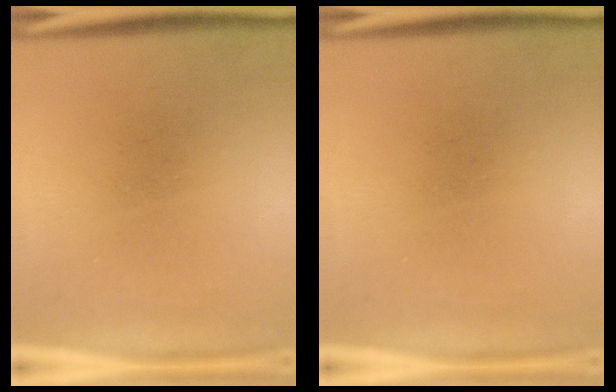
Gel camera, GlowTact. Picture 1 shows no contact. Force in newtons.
{"total": 0.0}